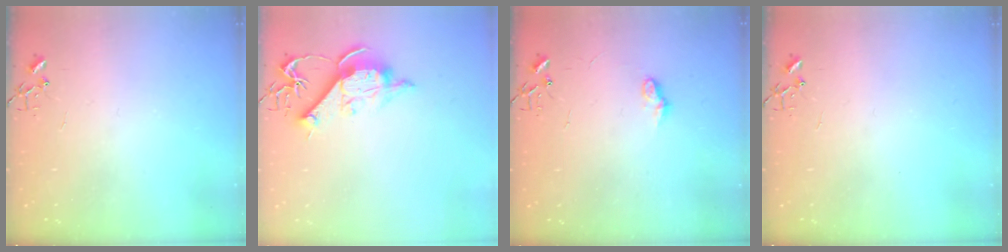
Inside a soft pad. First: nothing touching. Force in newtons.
{"total": 11.0, "press": 10.9, "slide": 1.2}
{"total": 6.8, "press": 6.8, "slide": 0.7}
{"total": 0.0}